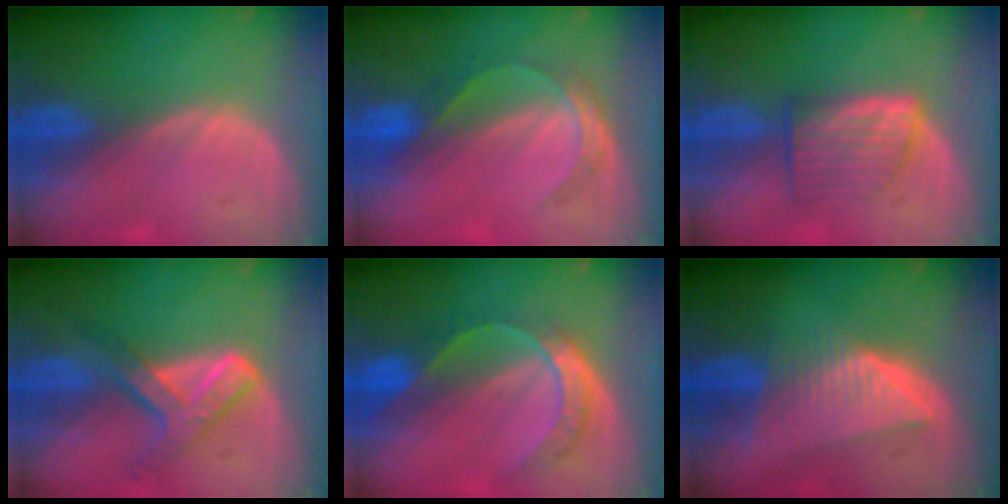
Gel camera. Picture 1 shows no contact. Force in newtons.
{"total": 4.6, "press": 4.6, "slide": 0.2}
{"total": 6.2, "press": 5.9, "slide": 1.9}
{"total": 7.2, "press": 6.0, "slide": 3.8}
{"total": 7.7, "press": 6.4, "slide": 4.4}
{"total": 8.0, "press": 7.3, "slide": 3.4}